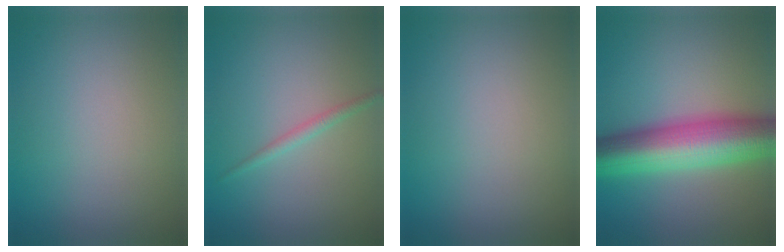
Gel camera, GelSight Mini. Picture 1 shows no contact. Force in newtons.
{"total": 1.1, "press": 1.1, "slide": 0.0}
{"total": 0.0}
{"total": 10.7, "press": 10.7, "slide": 0.1}